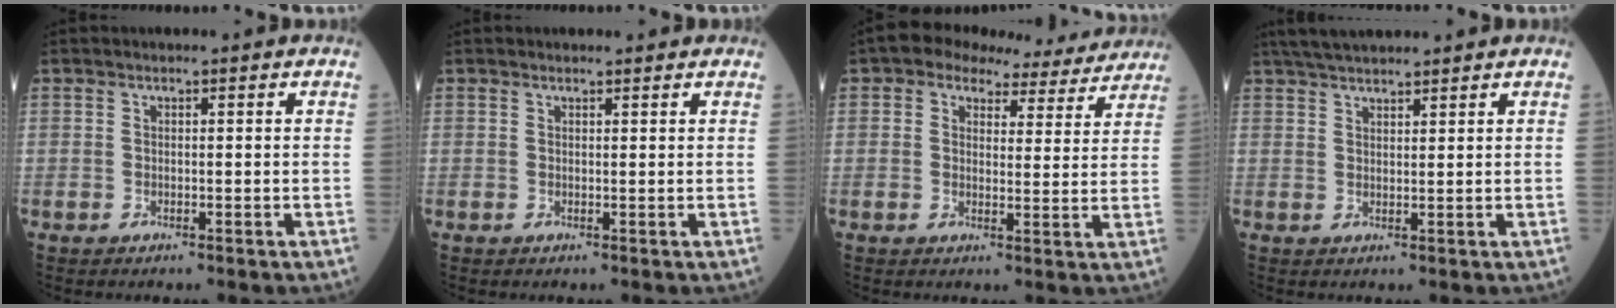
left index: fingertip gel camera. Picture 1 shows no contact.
{"total": 1.0, "force": [0.9, 0.2, 0.1], "torque": [-0.013, 0.002, 0.011]}
{"total": 11.2, "force": [9.6, 4.5, 3.6], "torque": [-0.032, 0.024, 0.103]}
{"total": 6.4, "force": [5.7, 0.7, 2.8], "torque": [-0.048, 0.034, 0.102]}